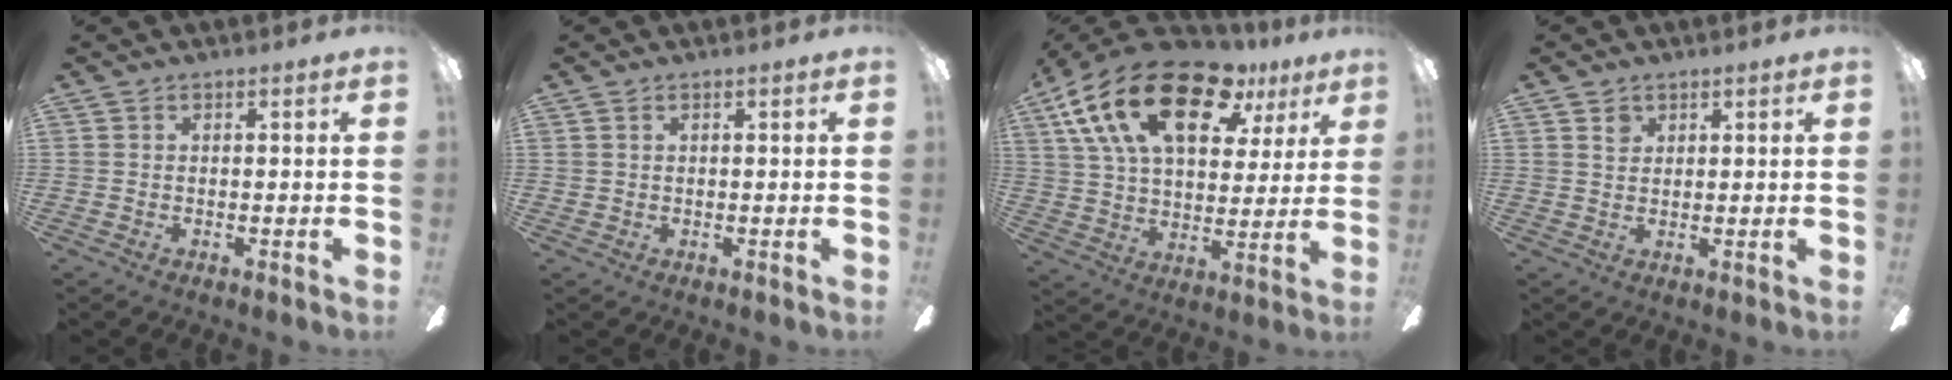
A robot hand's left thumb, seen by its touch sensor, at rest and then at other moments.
{"total": 0.6, "force": [0.3, 0.5, 0.1], "torque": [-0.003, 0.004, 0.005]}
{"total": 24.4, "force": [13.6, 12.1, 16.2], "torque": [-0.296, -0.063, 0.230]}
{"total": 2.4, "force": [1.6, 1.6, 0.7], "torque": [0.001, -0.006, 0.027]}